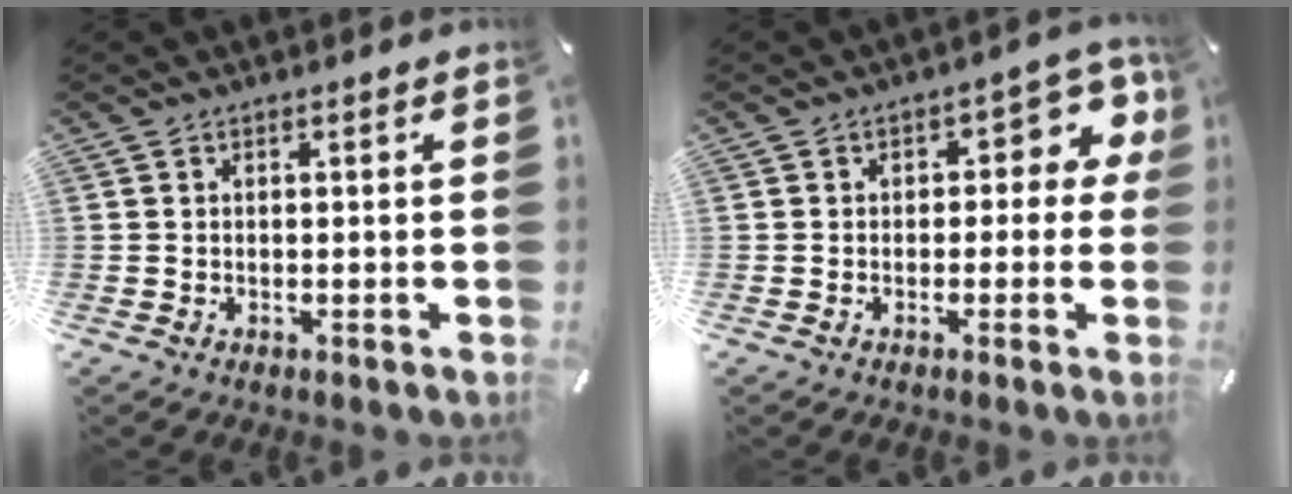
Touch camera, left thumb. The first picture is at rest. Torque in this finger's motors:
{"motor_torque": [0.14, 0.08, 0.26, 0.26, 0.03]}